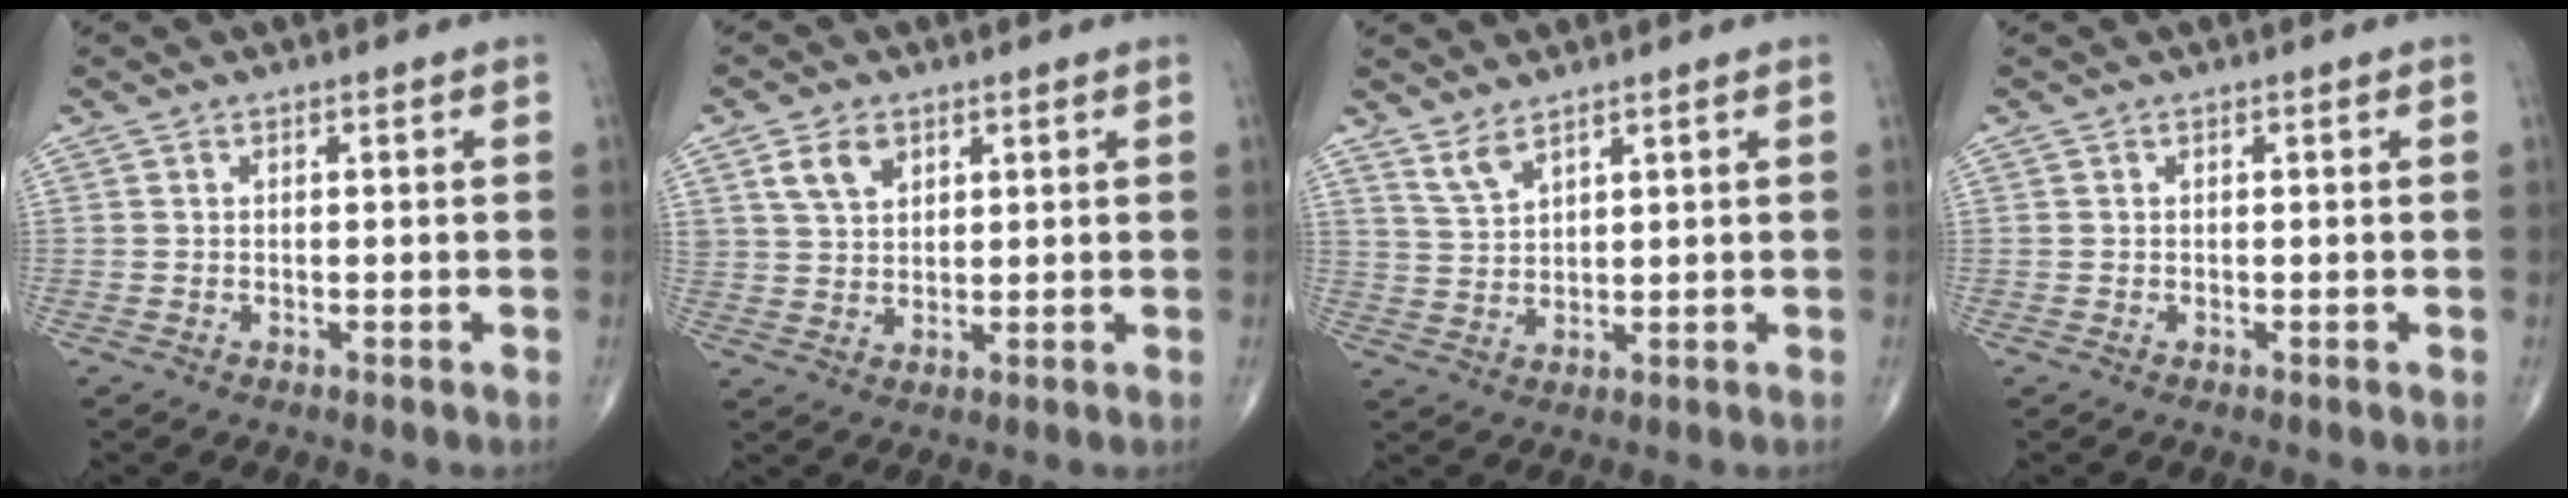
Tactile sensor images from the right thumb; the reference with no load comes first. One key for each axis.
{"total": 5.5, "fx": 2.8, "fy": 3.6, "fz": 3.0, "tx": -0.041, "ty": -0.011, "tz": 0.054}
{"total": 3.7, "fx": 3.0, "fy": 1.0, "fz": 2.0, "tx": -0.040, "ty": -0.021, "tz": 0.067}
{"total": 0.0}